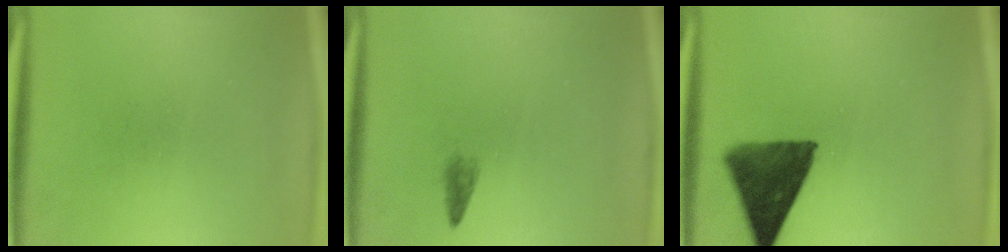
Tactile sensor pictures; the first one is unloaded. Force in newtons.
{"total": 1.1}
{"total": 11.0}